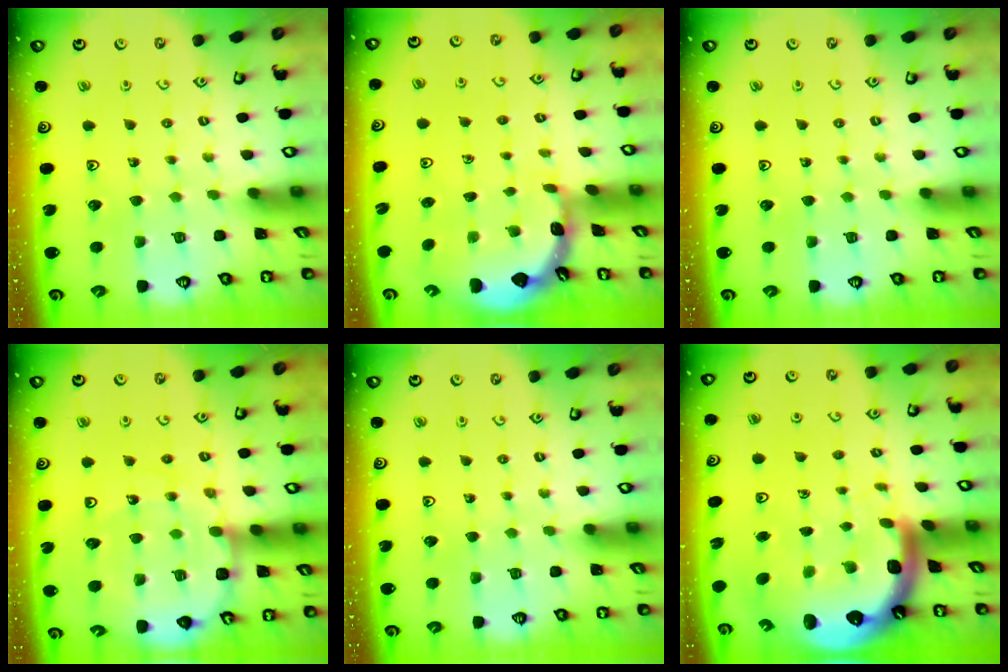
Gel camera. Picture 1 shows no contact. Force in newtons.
{"total": 1.8, "press": 1.8, "slide": 0.1}
{"total": 0.0}
{"total": 13.0, "press": 12.6, "slide": 3.1}
{"total": 0.0}
{"total": 7.8, "press": 7.6, "slide": 1.7}